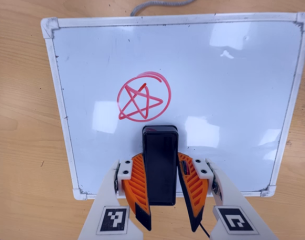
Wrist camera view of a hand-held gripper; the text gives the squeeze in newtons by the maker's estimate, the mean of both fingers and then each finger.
{"total": 9.0, "left": 7.6, "right": 10.5}